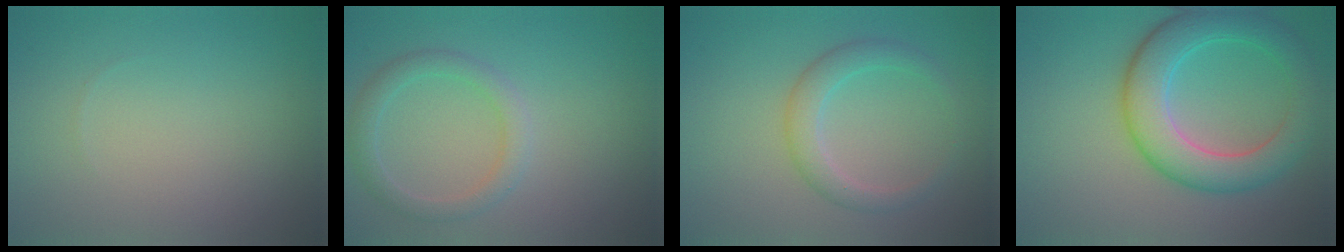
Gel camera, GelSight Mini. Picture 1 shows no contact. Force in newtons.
{"total": 2.3, "press": 2.3, "slide": 0.1}
{"total": 2.6, "press": 2.6, "slide": 0.1}
{"total": 6.6, "press": 6.6, "slide": 0.2}